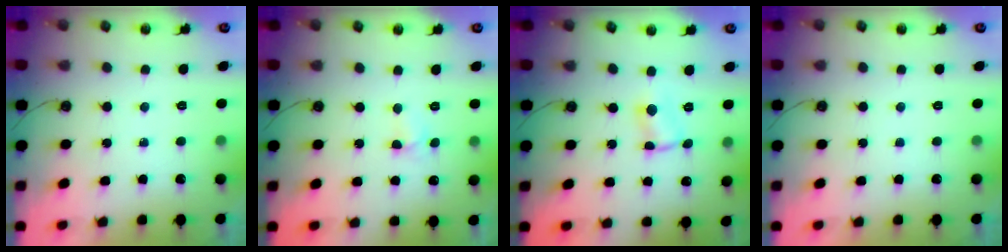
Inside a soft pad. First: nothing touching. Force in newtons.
{"total": 3.5, "press": 3.4, "slide": 0.5}
{"total": 3.0, "press": 3.0, "slide": 0.3}
{"total": 0.0}